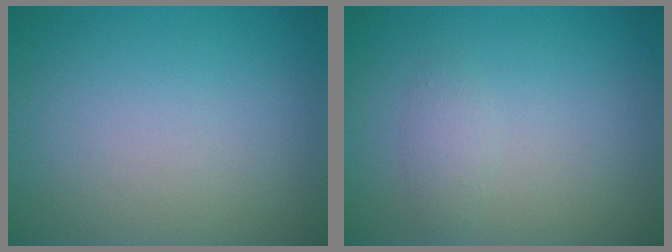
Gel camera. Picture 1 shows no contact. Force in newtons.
{"total": 1.1, "press": 1.1, "slide": 0.0}